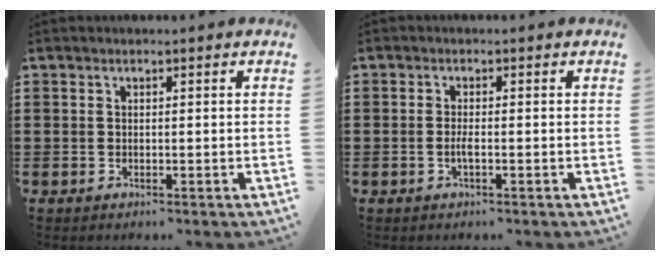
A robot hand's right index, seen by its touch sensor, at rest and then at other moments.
{"total": 1.8, "force": [-0.7, 0.3, 1.7], "torque": [-0.039, -0.003, -0.014]}